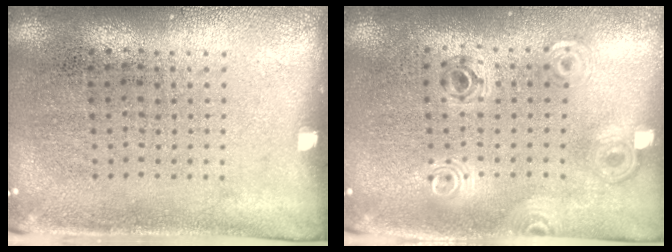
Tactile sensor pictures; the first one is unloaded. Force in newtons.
{"total": 0.8, "press": 0.8, "slide": 0.2}